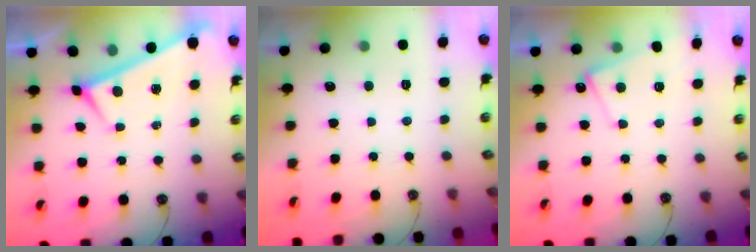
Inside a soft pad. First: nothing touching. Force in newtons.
{"total": 0.0}
{"total": 5.0, "press": 5.0, "slide": 0.3}